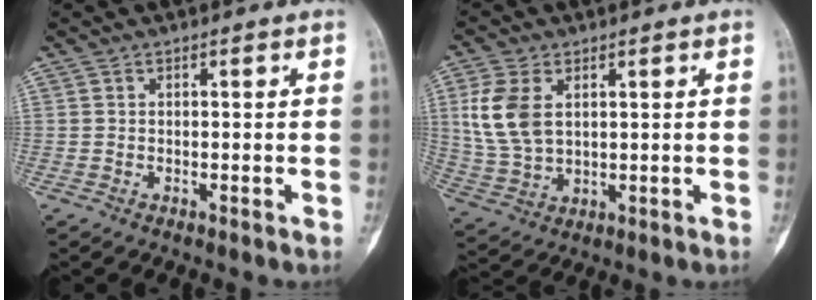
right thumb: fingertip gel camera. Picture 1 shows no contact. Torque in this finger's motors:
{"motor_torque": [0.50, 1.94, 1.12, 0.17, 0.12]}